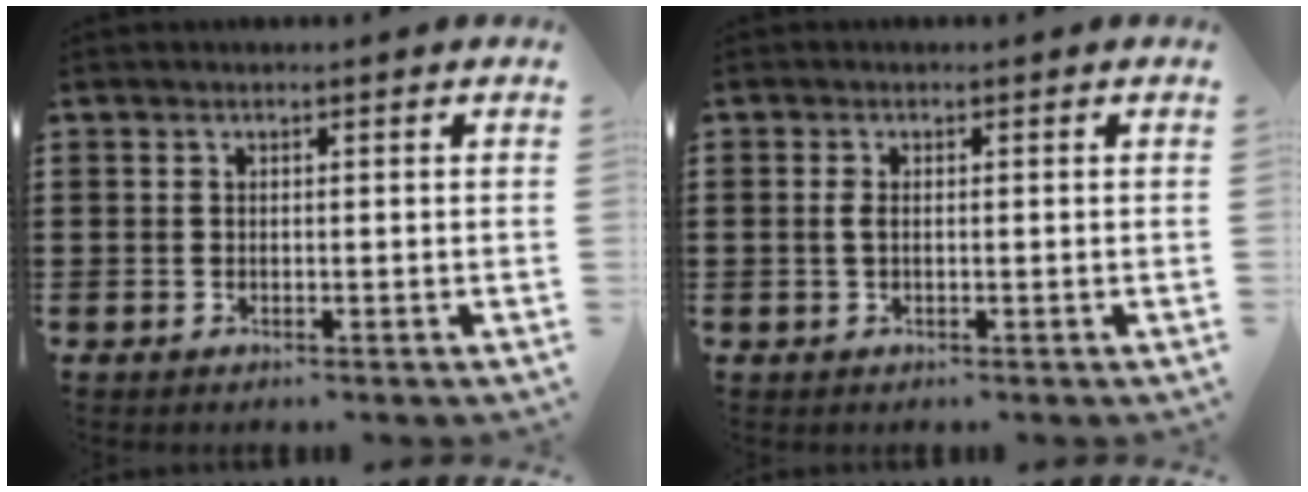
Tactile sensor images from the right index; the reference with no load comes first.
{"total": 1.3, "force": [-0.1, 0.5, 1.2], "torque": [-0.031, -0.001, -0.005]}